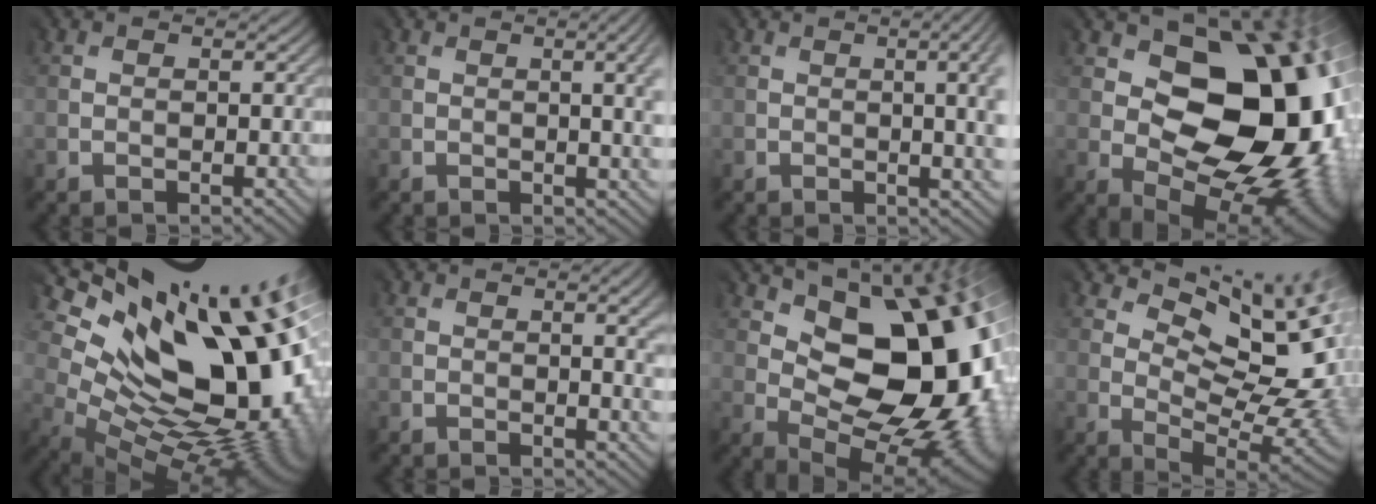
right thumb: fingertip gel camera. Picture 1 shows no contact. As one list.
[{"total": 4.9, "force": [-0.3, 1.4, 4.7], "torque": [-0.024, 0.011, -0.010]}, {"total": 6.5, "force": [-0.8, 2.0, 6.1], "torque": [-0.029, 0.017, -0.017]}, {"total": 17.9, "force": [0.5, 12.0, 13.2], "torque": [-0.151, -0.020, 0.038]}, {"total": 17.5, "force": [4.5, 10.1, 13.6], "torque": [-0.201, -0.001, 0.111]}, {"total": 5.0, "force": [0.0, 1.9, 4.6], "torque": [-0.035, 0.008, -0.005]}, {"total": 17.3, "force": [1.9, 10.3, 13.8], "torque": [-0.149, 0.003, 0.054]}, {"total": 11.1, "force": [4.3, 5.4, 8.6], "torque": [-0.128, 0.007, 0.076]}]